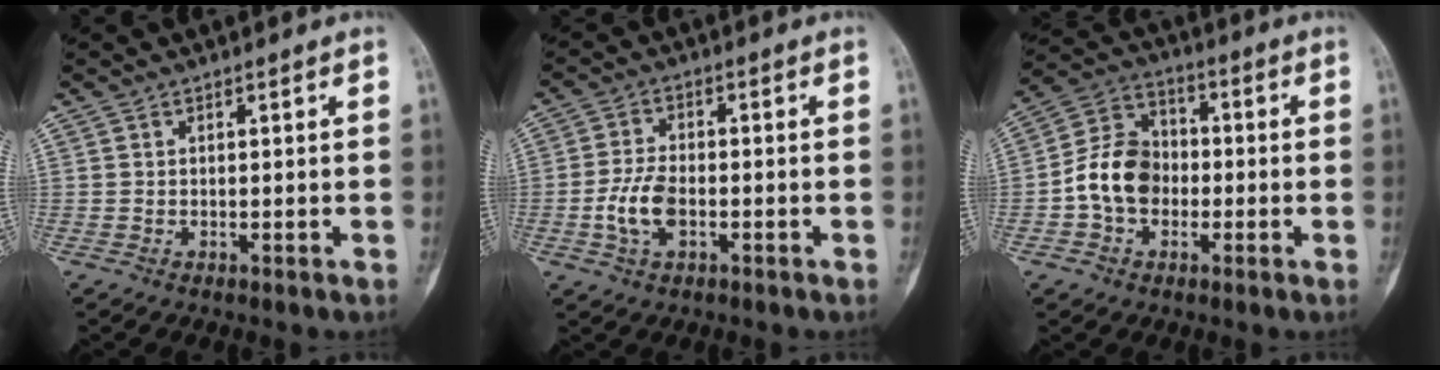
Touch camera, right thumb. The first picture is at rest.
{"total": 6.5, "force": [-1.8, 3.5, 5.2], "torque": [-0.109, 0.010, -0.035]}
{"total": 11.0, "force": [-1.8, 8.6, 6.7], "torque": [-0.105, 0.036, -0.045]}